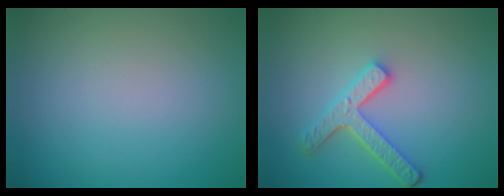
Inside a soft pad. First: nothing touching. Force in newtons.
{"total": 3.7, "press": 3.0, "slide": 2.2}